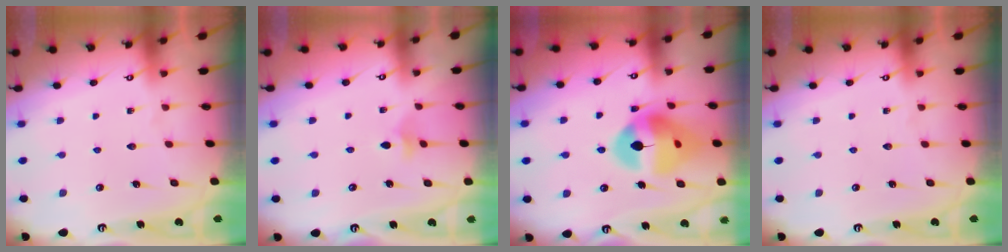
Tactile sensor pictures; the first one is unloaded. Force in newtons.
{"total": 4.9, "press": 4.8, "slide": 1.1}
{"total": 16.1, "press": 16.0, "slide": 2.1}
{"total": 0.0}